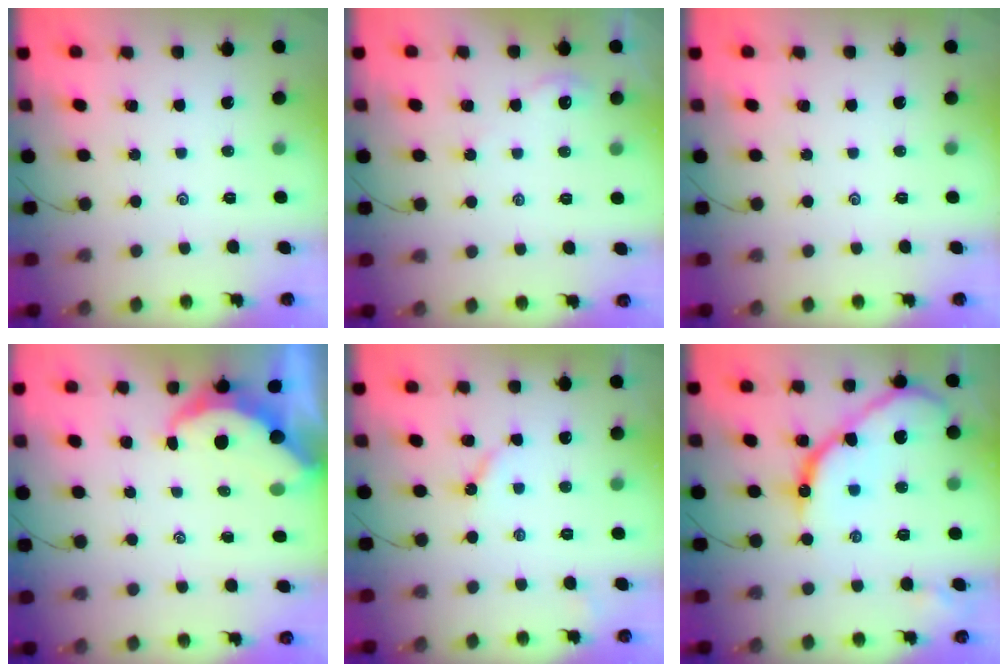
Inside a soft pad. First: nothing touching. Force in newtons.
{"total": 1.9, "press": 1.9, "slide": 0.4}
{"total": 0.0}
{"total": 7.0, "press": 6.9, "slide": 1.0}
{"total": 3.3, "press": 3.3, "slide": 0.5}
{"total": 14.1, "press": 14.0, "slide": 0.9}